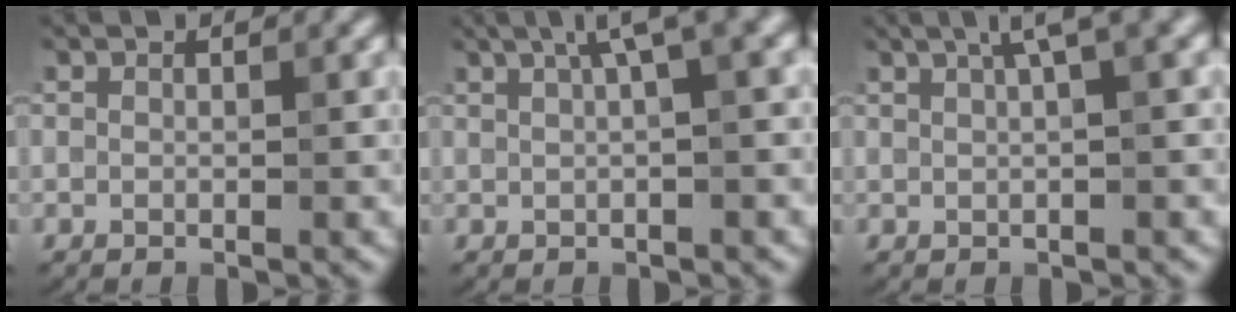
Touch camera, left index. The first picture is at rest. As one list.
[{"total": 4.6, "force": [2.1, 0.9, 4.0], "torque": [-0.051, 0.020, 0.033]}, {"total": 3.6, "force": [1.9, 0.6, 3.0], "torque": [-0.037, 0.016, 0.029]}]